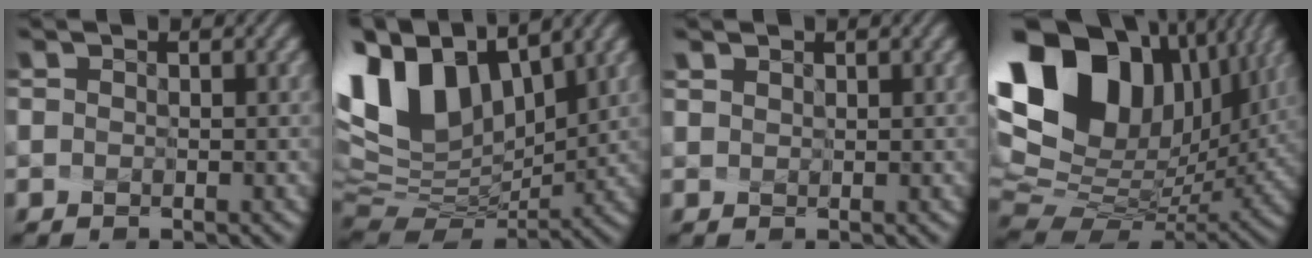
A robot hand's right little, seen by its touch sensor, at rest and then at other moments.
{"total": 11.5, "force": [4.8, 6.9, 7.9], "torque": [-0.182, 0.016, 0.101]}
{"total": 0.6, "force": [0.5, 0.3, 0.1], "torque": [-0.010, 0.006, 0.015]}
{"total": 17.2, "force": [7.0, 11.3, 10.9], "torque": [-0.235, 0.026, 0.147]}